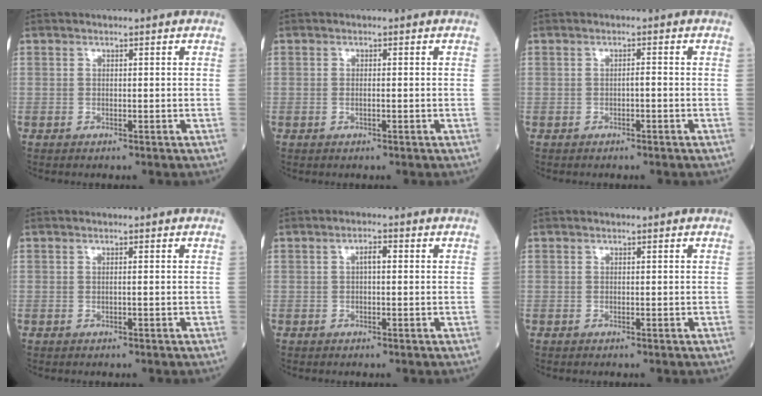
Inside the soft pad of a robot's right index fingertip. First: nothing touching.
{"total": 0.7, "force": [-0.2, 0.1, 0.6], "torque": [-0.018, -0.001, -0.002]}
{"total": 0.8, "force": [-0.4, 0.0, 0.7], "torque": [-0.014, 0.002, -0.007]}
{"total": 0.0}
{"total": 1.7, "force": [0.1, 0.5, 1.6], "torque": [-0.029, 0.004, 0.001]}
{"total": 0.0}